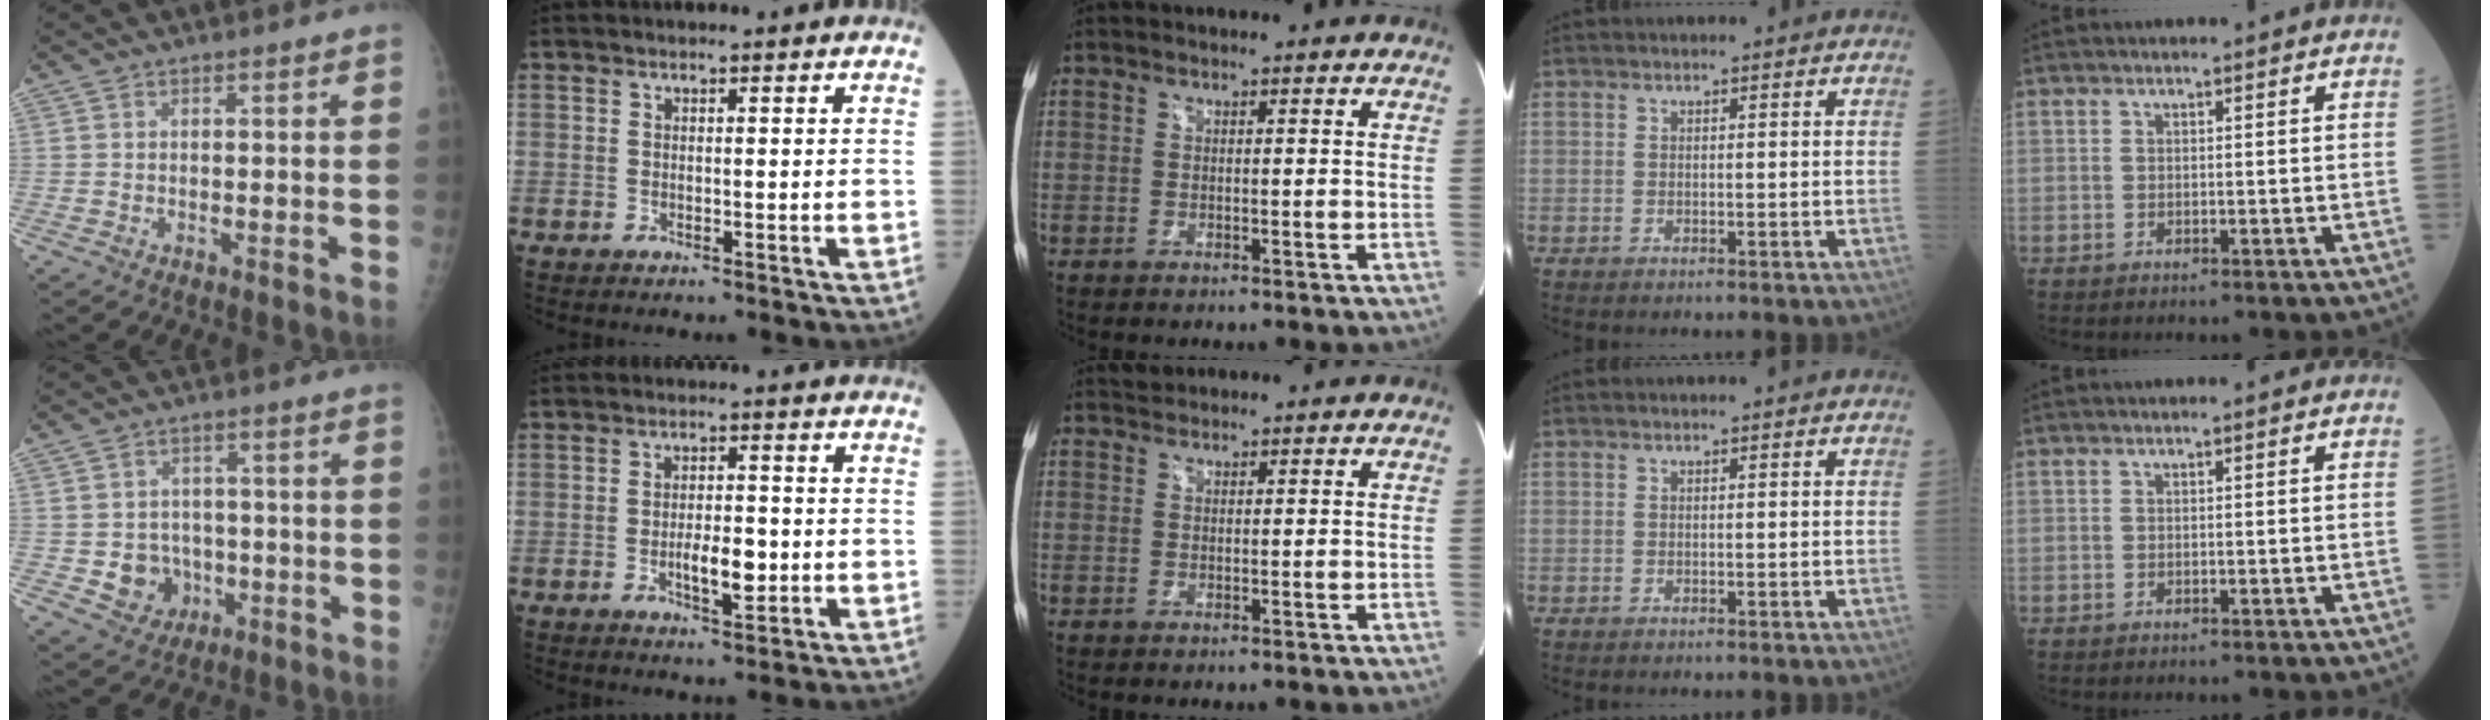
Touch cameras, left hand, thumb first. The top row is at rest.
{"thumb": {"total": 7.1, "force": [-1.5, 6.4, 2.6], "torque": [-0.007, 0.010, -0.016]}, "index": {"total": 5.0, "force": [-1.2, 1.8, 4.5], "torque": [-0.076, -0.002, -0.019]}, "middle": {"total": 1.0, "force": [0.9, 0.3, -0.1], "torque": [-0.003, 0.009, 0.017]}}